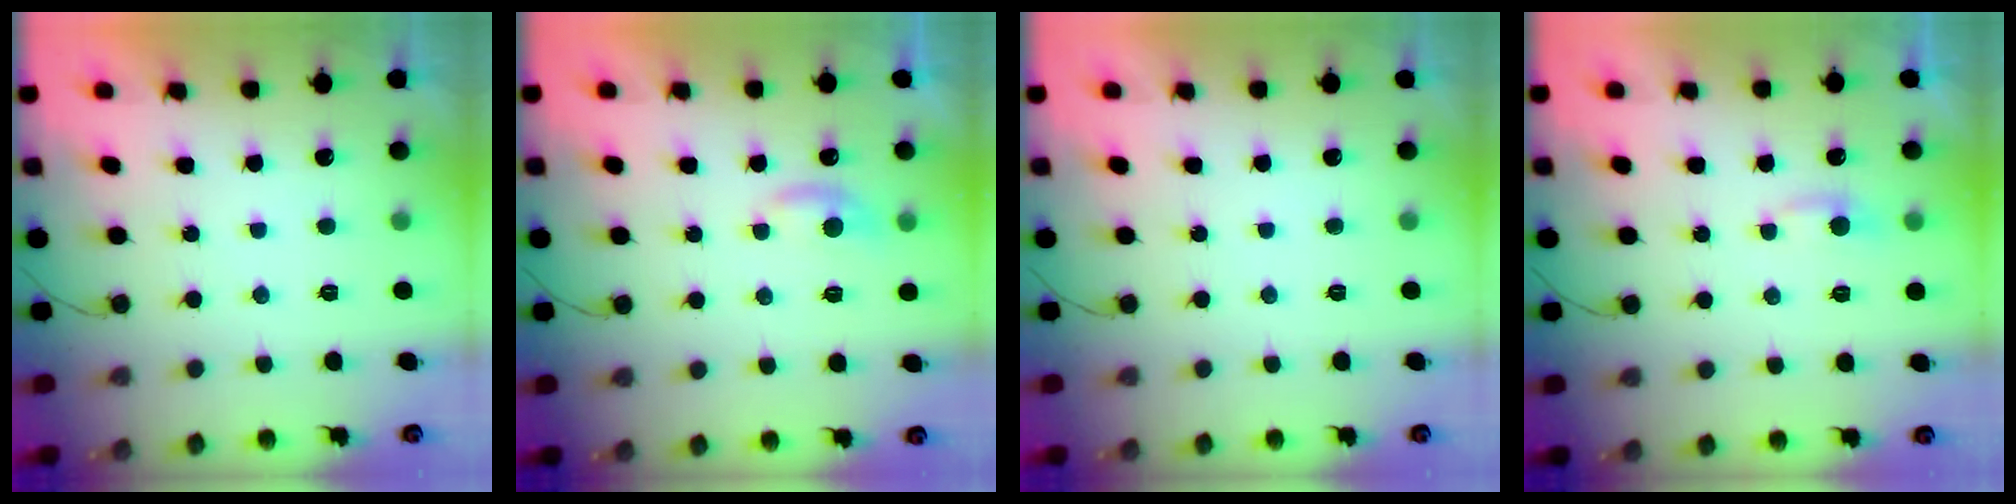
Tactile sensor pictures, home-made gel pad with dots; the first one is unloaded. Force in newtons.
{"total": 5.6, "press": 5.5, "slide": 0.6}
{"total": 0.0}
{"total": 3.6, "press": 3.6, "slide": 0.4}